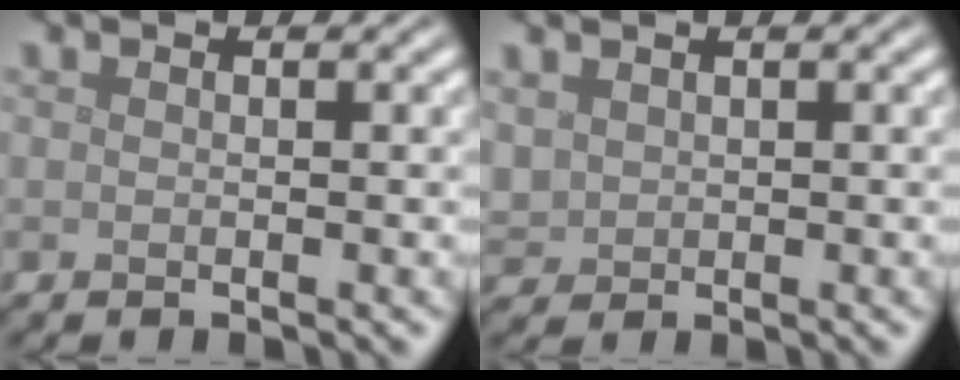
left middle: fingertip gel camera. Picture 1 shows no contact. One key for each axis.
{"total": 1.7, "fx": 0.9, "fy": 1.3, "fz": 0.5, "tx": -0.017, "ty": -0.001, "tz": 0.022}